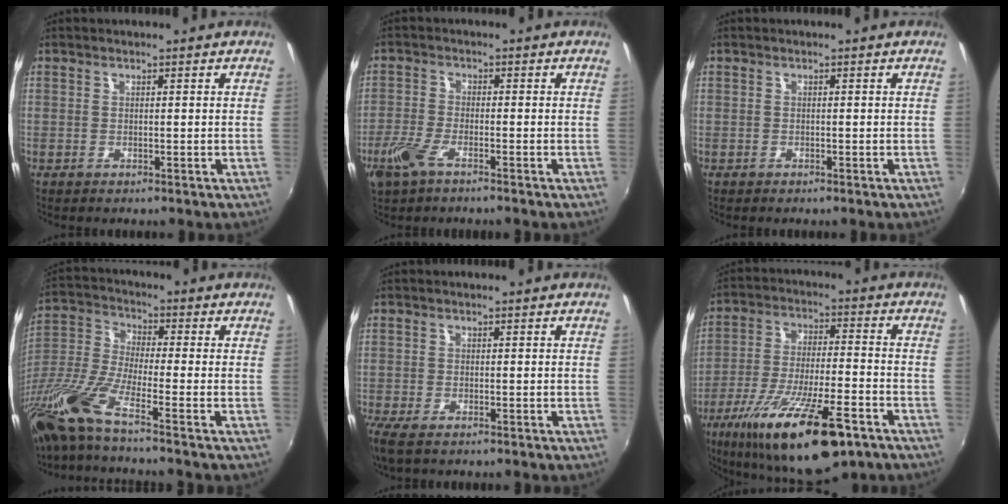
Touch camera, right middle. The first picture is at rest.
{"total": 5.5, "force": [-3.5, 1.8, 3.8], "torque": [-0.096, -0.010, -0.070]}
{"total": 0.5, "force": [-0.4, 0.2, 0.1], "torque": [-0.005, 0.000, -0.006]}
{"total": 12.4, "force": [-8.8, 0.1, 8.7], "torque": [-0.185, -0.027, -0.184]}
{"total": 4.6, "force": [-3.2, 1.4, 3.0], "torque": [-0.068, -0.018, -0.056]}
{"total": 22.2, "force": [-13.4, 5.9, 16.7], "torque": [-0.305, -0.047, -0.216]}